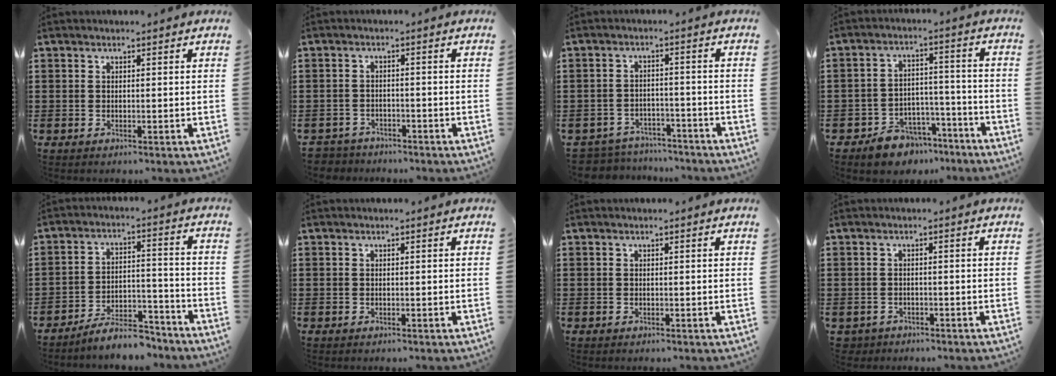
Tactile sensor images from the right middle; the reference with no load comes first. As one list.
[{"total": 2.7, "force": [-2.6, 0.6, -0.3], "torque": [-0.003, 0.000, -0.059]}, {"total": 4.2, "force": [-4.1, 0.7, -0.2], "torque": [-0.012, 0.001, -0.091]}, {"total": 6.2, "force": [-5.6, 2.6, 0.5], "torque": [-0.006, 0.032, -0.109]}, {"total": 6.8, "force": [-6.5, 1.2, 1.9], "torque": [-0.031, 0.014, -0.123]}, {"total": 0.0}, {"total": 0.0}, {"total": 1.1, "force": [-1.0, 0.5, -0.1], "torque": [-0.003, 0.002, -0.024]}]